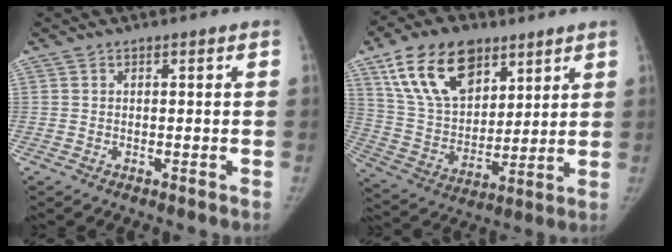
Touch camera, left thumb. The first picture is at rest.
{"total": 18.9, "force": [10.5, 11.2, 10.9], "torque": [-0.161, -0.034, 0.199]}